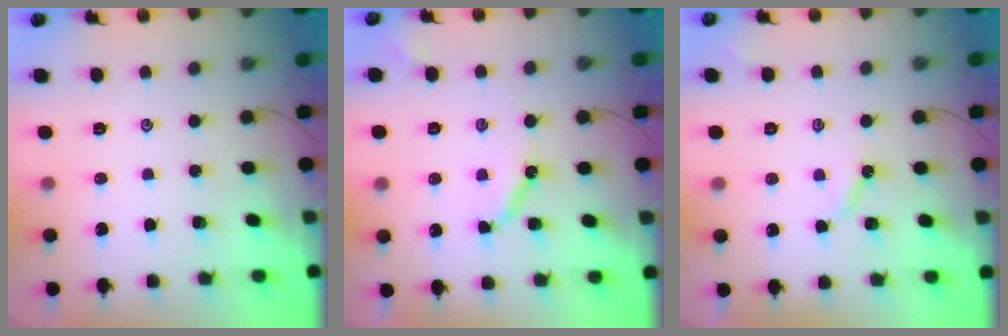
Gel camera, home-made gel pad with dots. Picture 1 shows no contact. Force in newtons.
{"total": 7.9, "press": 7.8, "slide": 0.7}
{"total": 3.7, "press": 3.7, "slide": 0.4}